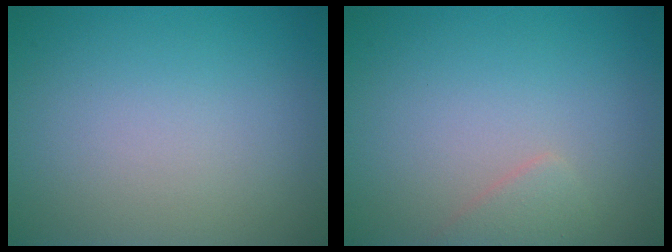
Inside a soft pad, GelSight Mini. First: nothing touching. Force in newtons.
{"total": 1.3, "press": 1.3, "slide": 0.1}